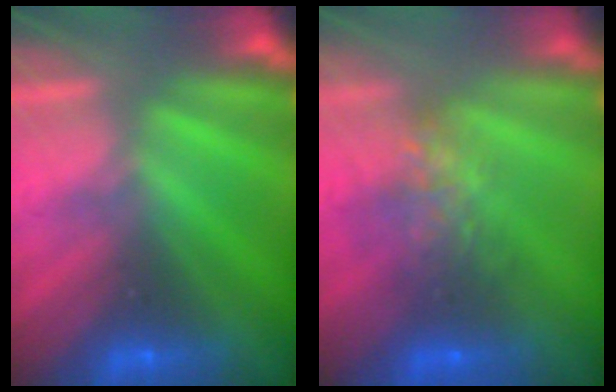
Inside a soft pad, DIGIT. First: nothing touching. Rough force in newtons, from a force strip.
{"total": 7.6}